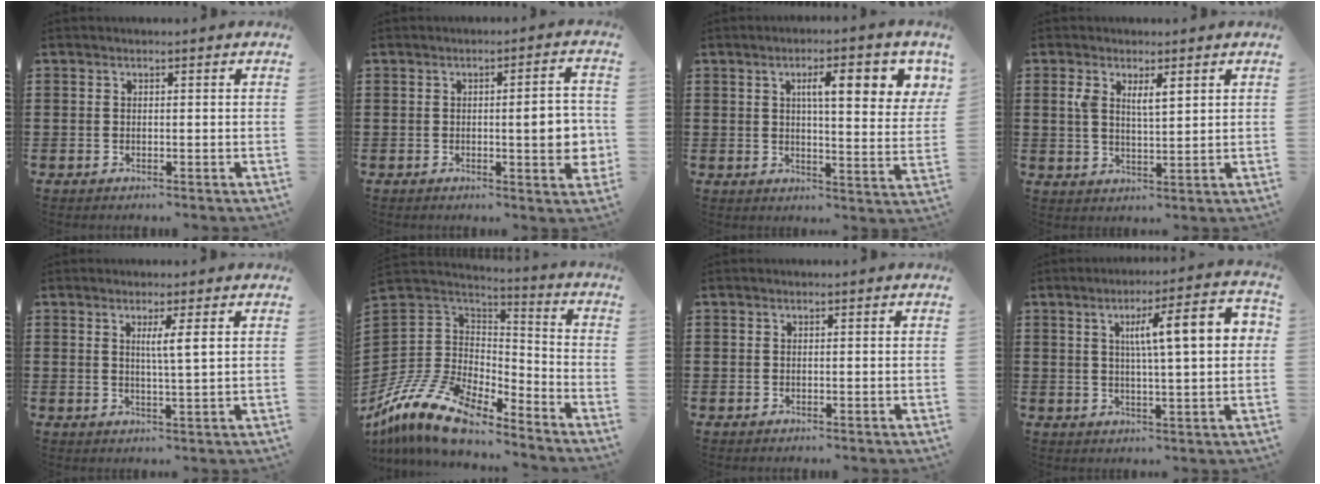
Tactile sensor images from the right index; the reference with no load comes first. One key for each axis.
{"total": 6.1, "fx": -0.4, "fy": 1.3, "fz": 5.9, "tx": -0.076, "ty": -0.011, "tz": -0.011}
{"total": 7.8, "fx": 3.0, "fy": 1.7, "fz": 6.9, "tx": -0.107, "ty": -0.006, "tz": 0.041}
{"total": 4.0, "fx": 1.9, "fy": 1.4, "fz": 3.2, "tx": -0.059, "ty": 0.003, "tz": 0.031}
{"total": 3.0, "fx": 1.0, "fy": -0.4, "fz": 2.7, "tx": -0.056, "ty": -0.006, "tz": 0.015}
{"total": 13.9, "fx": -10.7, "fy": 5.8, "fz": 6.8, "tx": -0.168, "ty": 0.018, "tz": -0.204}
{"total": 0.0}
{"total": 10.3, "fx": 2.5, "fy": 1.8, "fz": 9.8, "tx": -0.173, "ty": 0.004, "tz": 0.032}